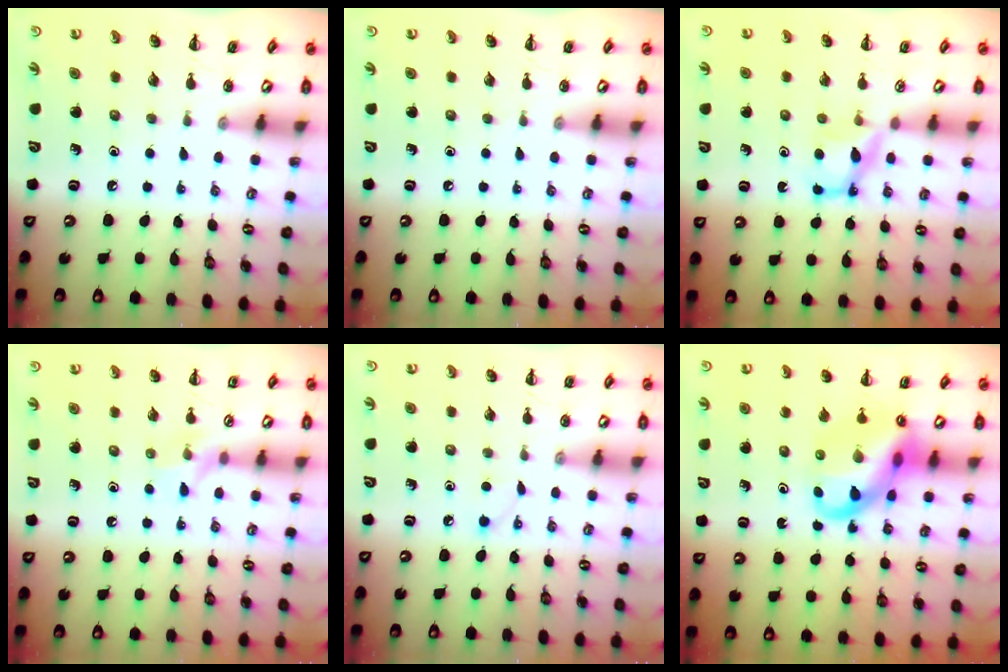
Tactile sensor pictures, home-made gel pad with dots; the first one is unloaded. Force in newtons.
{"total": 0.0}
{"total": 4.9, "press": 4.8, "slide": 1.1}
{"total": 7.9, "press": 7.7, "slide": 1.6}
{"total": 2.2, "press": 2.0, "slide": 0.8}
{"total": 15.3, "press": 15.0, "slide": 3.0}